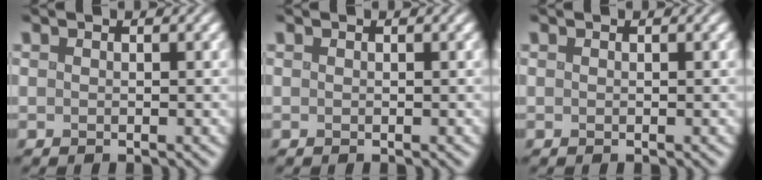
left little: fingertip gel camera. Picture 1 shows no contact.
{"total": 0.0}
{"total": 0.0}